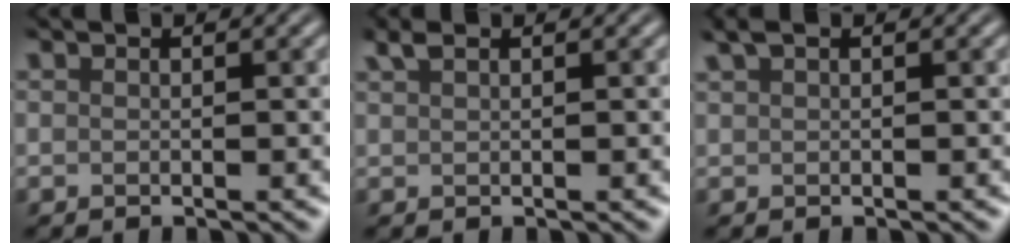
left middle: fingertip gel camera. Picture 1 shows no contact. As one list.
[{"total": 1.0, "force": [0.1, -0.9, -0.5], "torque": [-0.009, -0.009, 0.035]}, {"total": 1.0, "force": [0.0, -0.9, -0.5], "torque": [-0.015, -0.009, 0.037]}]